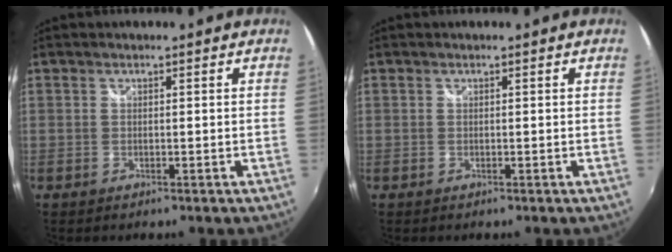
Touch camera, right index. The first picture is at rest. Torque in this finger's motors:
{"motor_torque": [-0.02, 0.02, 0.02, 0.00]}